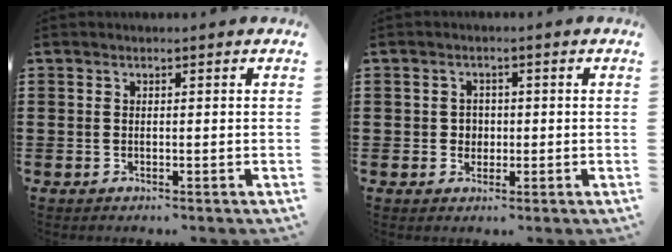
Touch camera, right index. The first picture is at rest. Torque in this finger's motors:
{"motor_torque": [0.25, 0.04, 0.12, 0.00]}